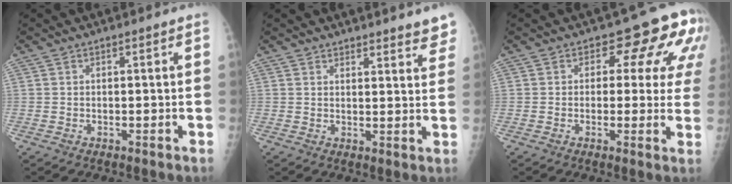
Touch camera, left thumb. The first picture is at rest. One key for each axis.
{"total": 6.0, "fx": 5.5, "fy": 1.6, "fz": 1.9, "tx": 0.007, "ty": -0.030, "tz": 0.055}
{"total": 10.3, "fx": 4.3, "fy": 6.1, "fz": 7.1, "tx": -0.031, "ty": -0.011, "tz": 0.033}